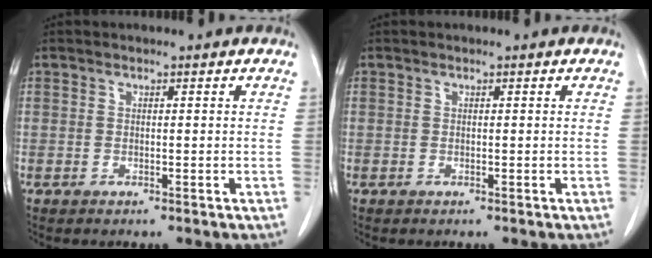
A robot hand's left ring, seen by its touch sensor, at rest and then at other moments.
{"total": 0.0}